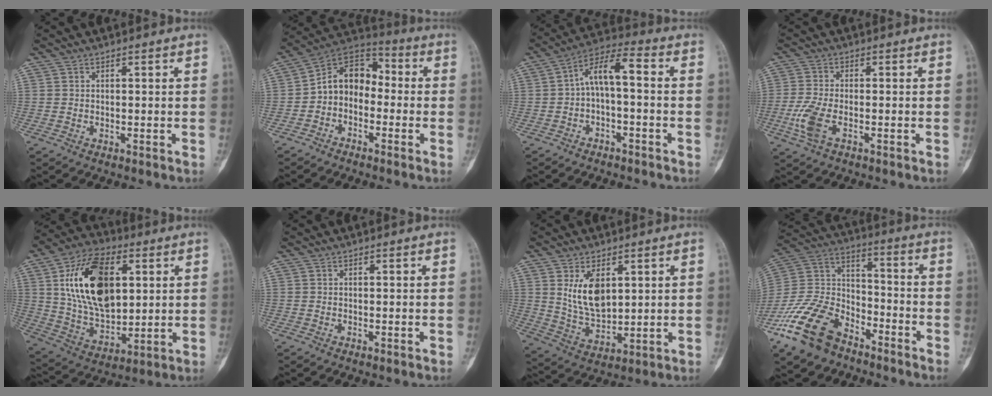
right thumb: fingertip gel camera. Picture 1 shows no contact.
{"total": 10.4, "force": [-1.7, 7.9, 6.5], "torque": [-0.080, 0.053, -0.049]}
{"total": 8.0, "force": [-0.8, 3.3, 7.2], "torque": [-0.128, 0.051, -0.023]}
{"total": 6.1, "force": [-2.2, 2.8, 5.0], "torque": [-0.127, 0.003, -0.042]}
{"total": 21.4, "force": [5.5, 12.4, 16.5], "torque": [-0.270, -0.011, 0.102]}
{"total": 0.0}
{"total": 9.9, "force": [3.3, 5.6, 7.5], "torque": [-0.118, -0.021, 0.078]}
{"total": 19.2, "force": [-12.6, 10.6, 9.9], "torque": [-0.193, 0.073, -0.236]}